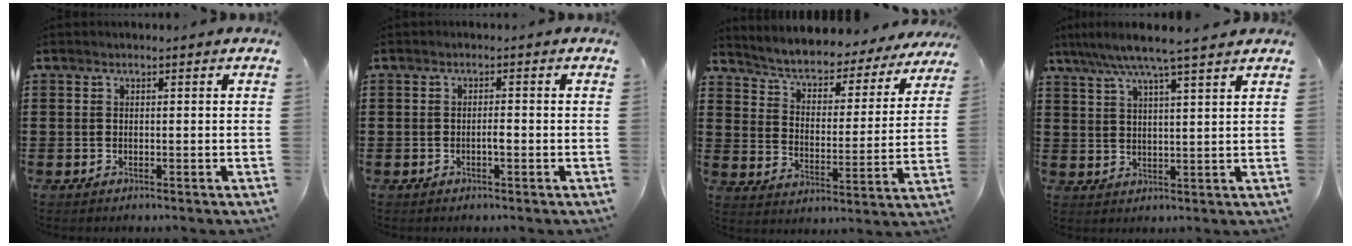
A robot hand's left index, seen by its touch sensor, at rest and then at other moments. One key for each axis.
{"total": 1.3, "fx": -0.4, "fy": 0.3, "fz": 1.1, "tx": -0.023, "ty": -0.001, "tz": -0.008}
{"total": 4.1, "fx": 3.8, "fy": 0.8, "fz": 1.2, "tx": -0.045, "ty": -0.036, "tz": 0.055}
{"total": 6.2, "fx": 5.2, "fy": -0.4, "fz": 3.5, "tx": -0.084, "ty": -0.019, "tz": 0.089}